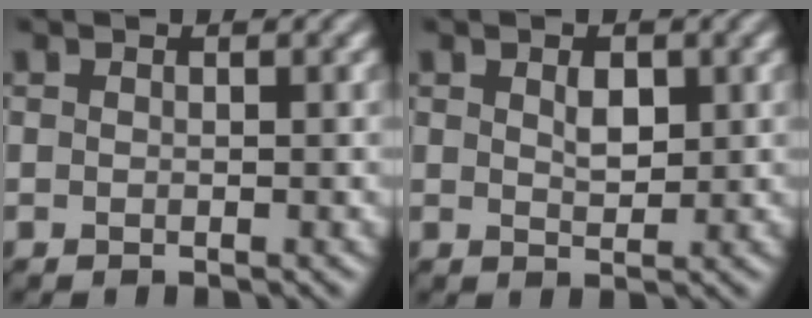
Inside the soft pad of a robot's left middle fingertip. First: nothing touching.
{"total": 1.8, "force": [0.7, 0.9, 1.4], "torque": [-0.024, 0.000, 0.013]}